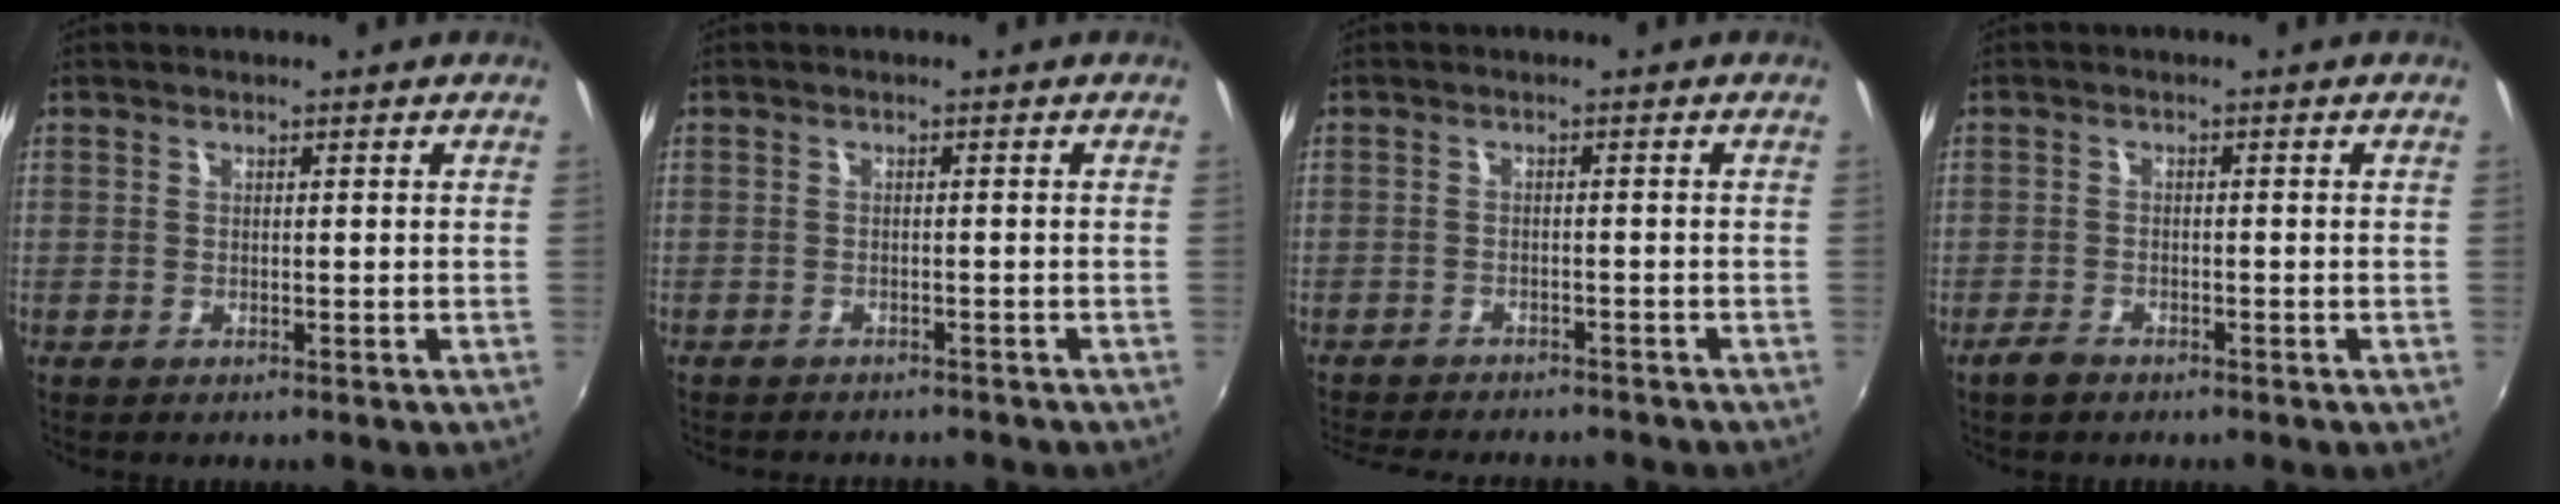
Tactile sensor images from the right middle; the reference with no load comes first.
{"total": 4.4, "force": [-4.0, 1.1, 1.3], "torque": [-0.035, -0.013, -0.057]}
{"total": 10.4, "force": [-9.4, 2.5, 3.8], "torque": [-0.091, -0.018, -0.137]}
{"total": 2.4, "force": [-2.0, 1.0, 1.0], "torque": [-0.029, -0.001, -0.038]}